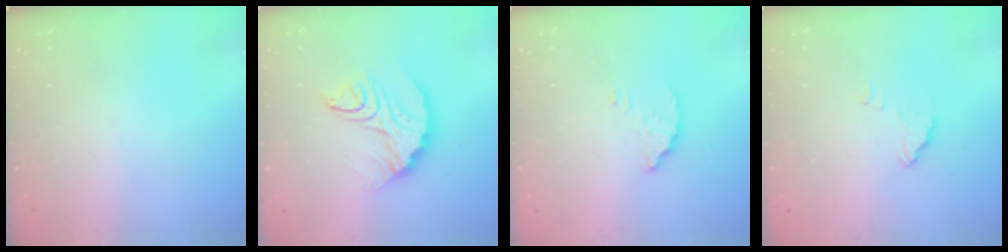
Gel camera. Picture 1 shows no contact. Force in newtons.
{"total": 11.7, "press": 11.7, "slide": 0.8}
{"total": 3.5, "press": 3.5, "slide": 0.3}
{"total": 3.8, "press": 3.7, "slide": 0.3}